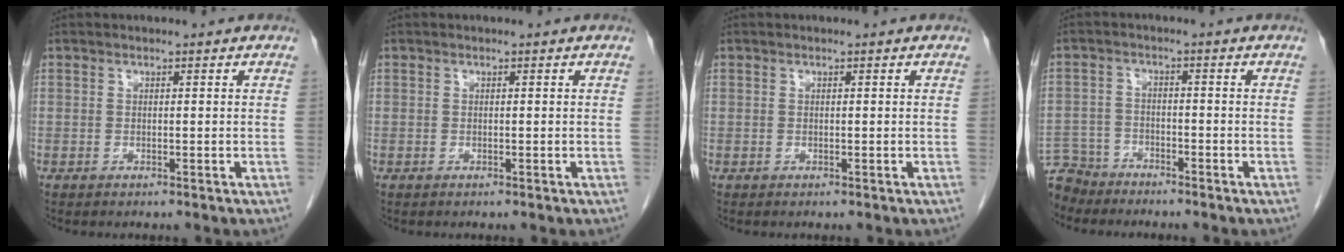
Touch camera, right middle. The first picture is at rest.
{"total": 0.0}
{"total": 0.0}
{"total": 6.6, "force": [-6.1, 2.4, -0.3], "torque": [0.004, -0.003, -0.116]}